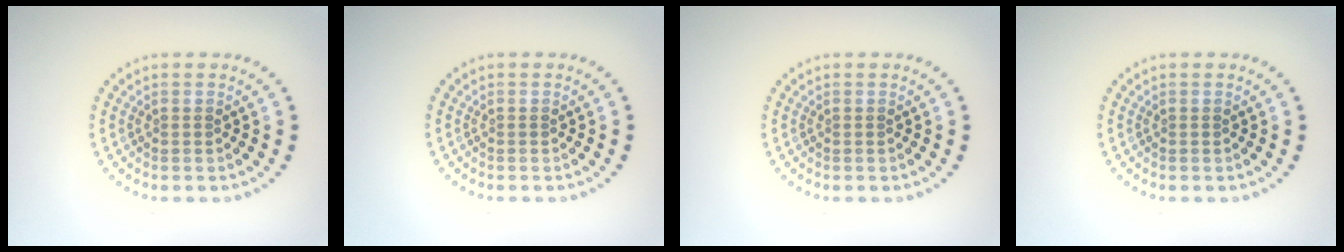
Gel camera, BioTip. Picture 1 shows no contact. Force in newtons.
{"total": 0.0}
{"total": 0.0}
{"total": 0.0}